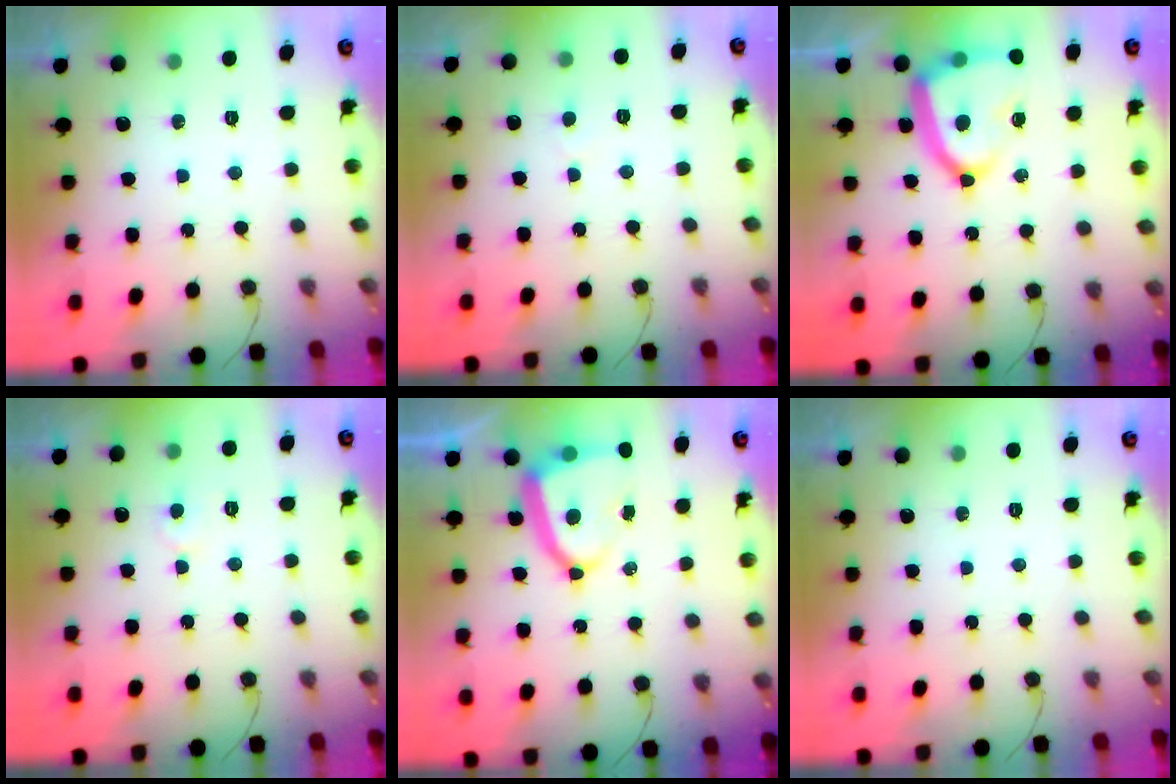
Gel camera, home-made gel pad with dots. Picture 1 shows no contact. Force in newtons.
{"total": 2.7, "press": 2.7, "slide": 0.3}
{"total": 16.9, "press": 16.8, "slide": 1.5}
{"total": 4.1, "press": 4.1, "slide": 0.4}
{"total": 12.1, "press": 12.0, "slide": 1.5}
{"total": 0.0}